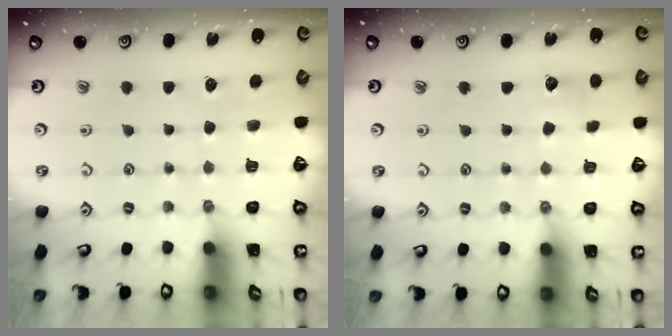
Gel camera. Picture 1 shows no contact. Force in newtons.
{"total": 5.6, "press": 5.6, "slide": 0.5}